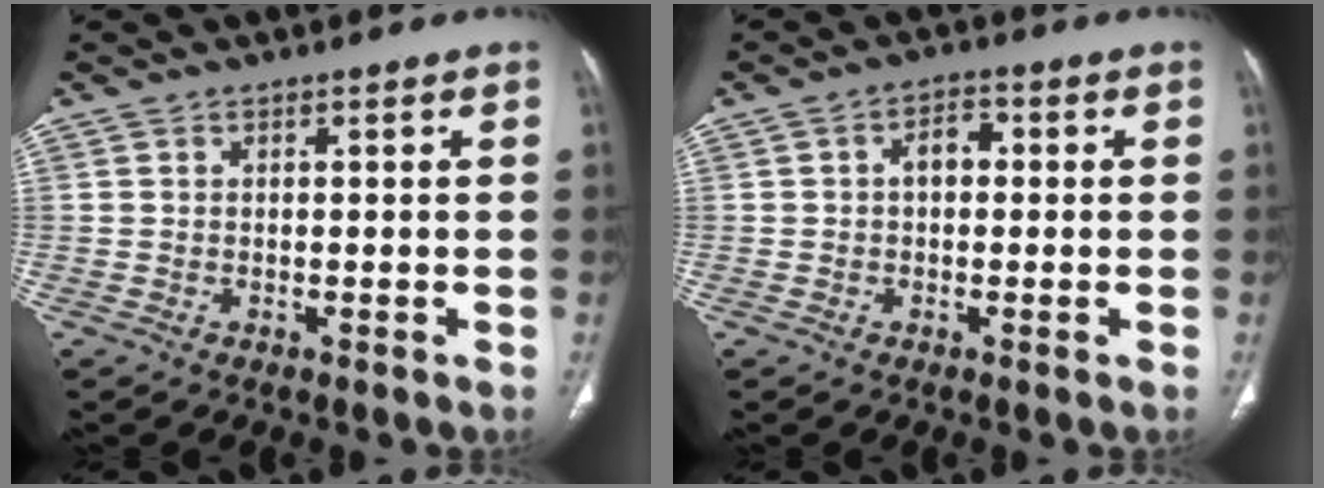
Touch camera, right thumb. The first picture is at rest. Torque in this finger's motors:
{"motor_torque": [0.32, 1.35, 0.60, 0.38, 0.00]}